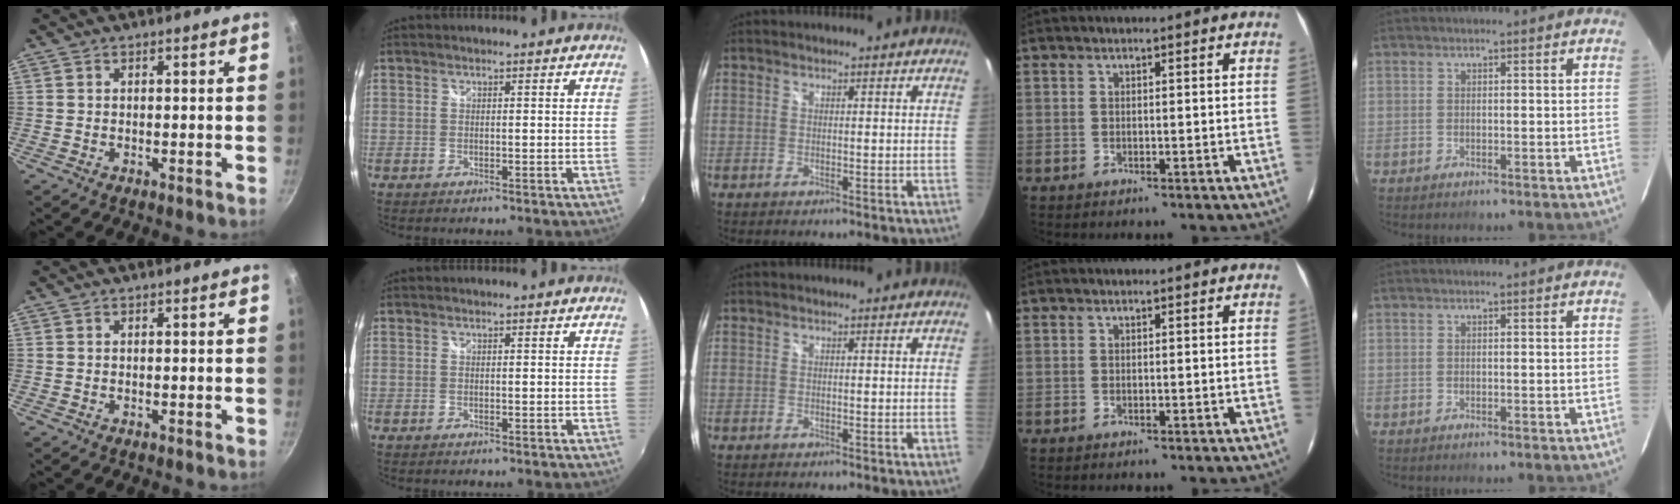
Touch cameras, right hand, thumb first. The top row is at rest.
{}